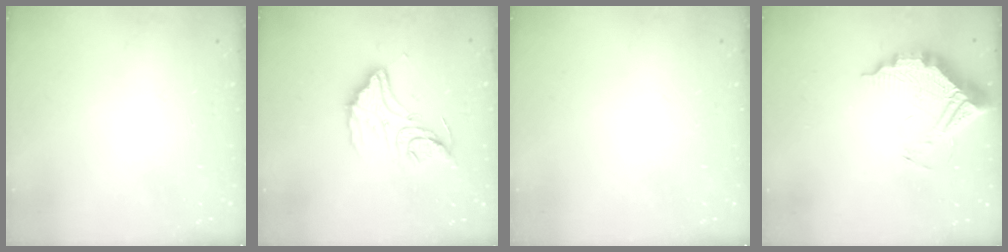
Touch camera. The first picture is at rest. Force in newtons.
{"total": 14.7, "press": 14.6, "slide": 1.4}
{"total": 0.0}
{"total": 12.0, "press": 12.0, "slide": 1.1}